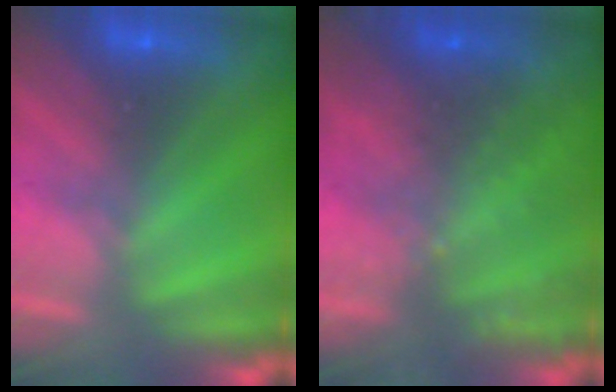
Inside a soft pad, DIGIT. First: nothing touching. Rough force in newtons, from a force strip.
{"total": 8.8}